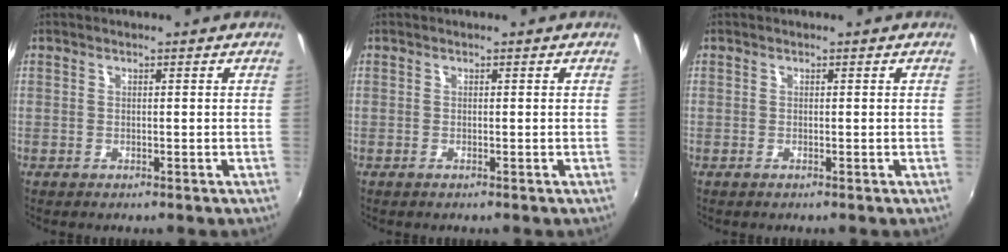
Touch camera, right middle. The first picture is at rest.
{"total": 0.0}
{"total": 0.0}